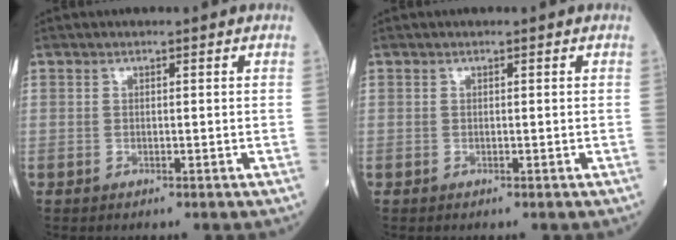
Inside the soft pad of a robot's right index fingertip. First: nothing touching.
{"total": 0.0}